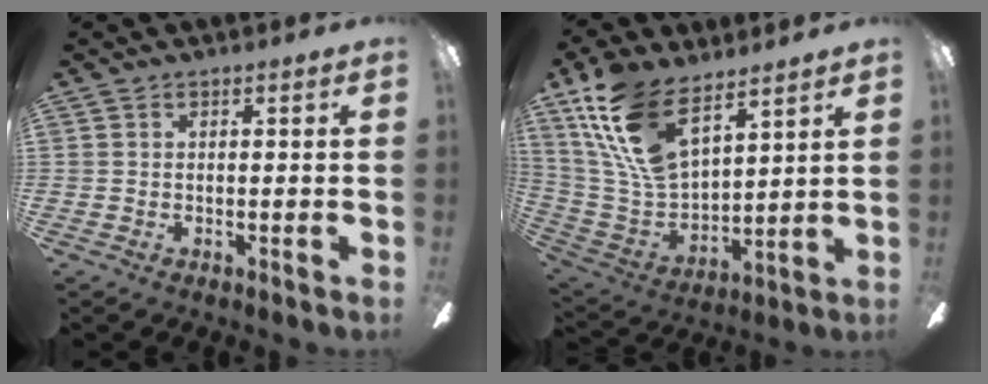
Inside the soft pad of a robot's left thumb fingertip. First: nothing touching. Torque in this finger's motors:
{"motor_torque": [2.19, 1.98, 1.86, -0.91, 0.60]}